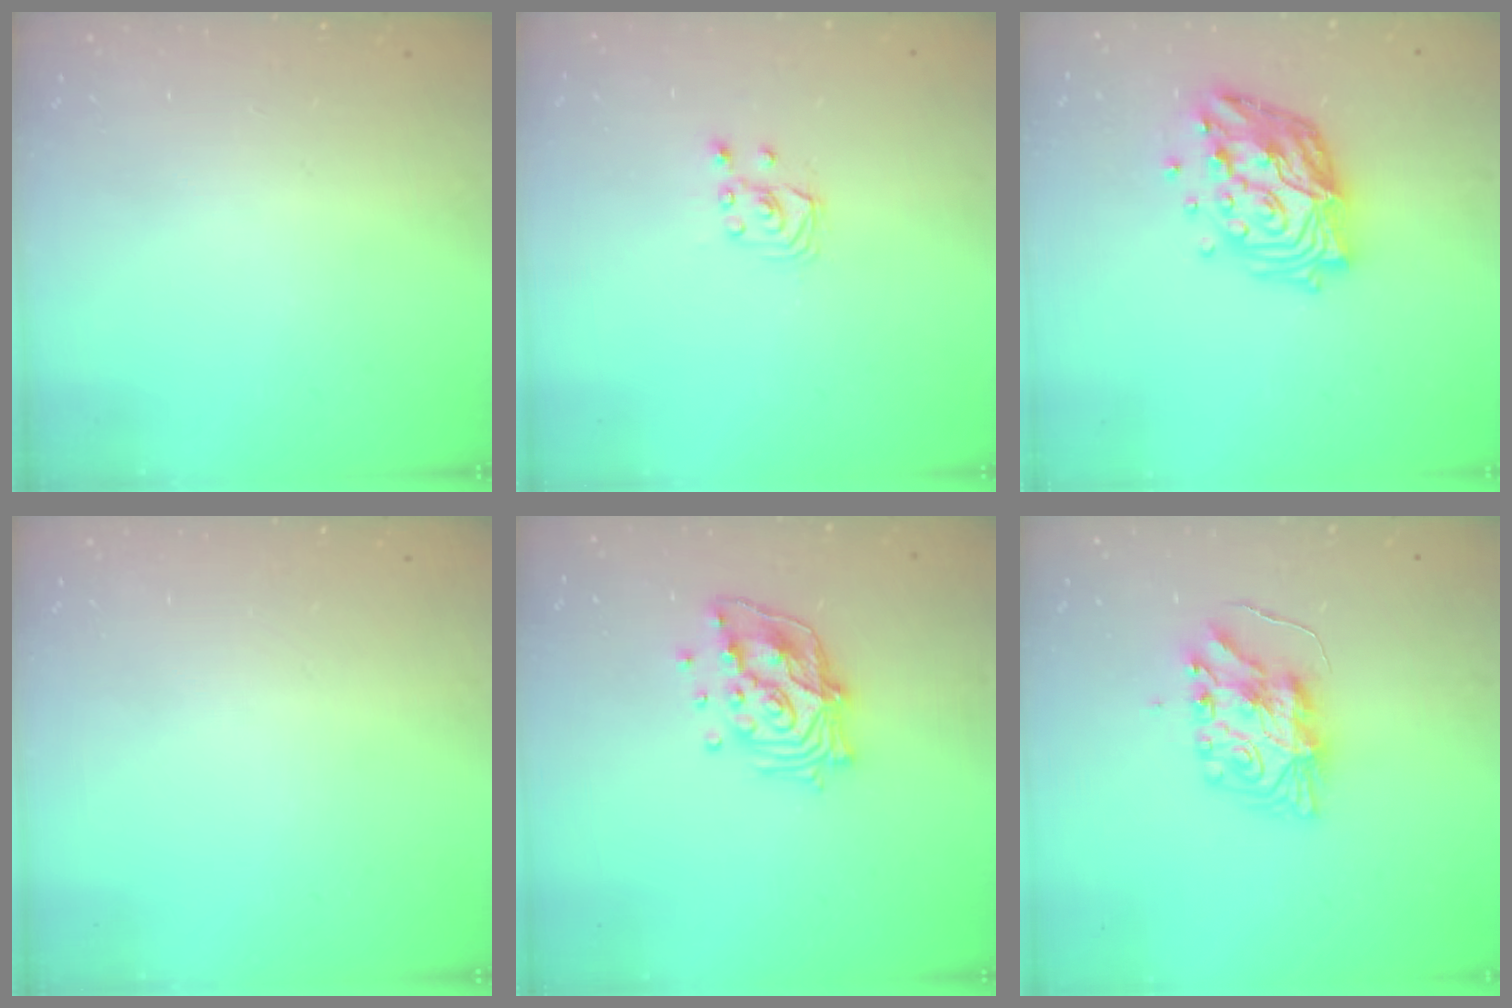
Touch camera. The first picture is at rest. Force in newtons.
{"total": 2.6, "press": 2.6, "slide": 0.3}
{"total": 16.5, "press": 16.4, "slide": 1.7}
{"total": 0.0}
{"total": 14.7, "press": 14.6, "slide": 1.3}
{"total": 9.3, "press": 9.3, "slide": 0.7}